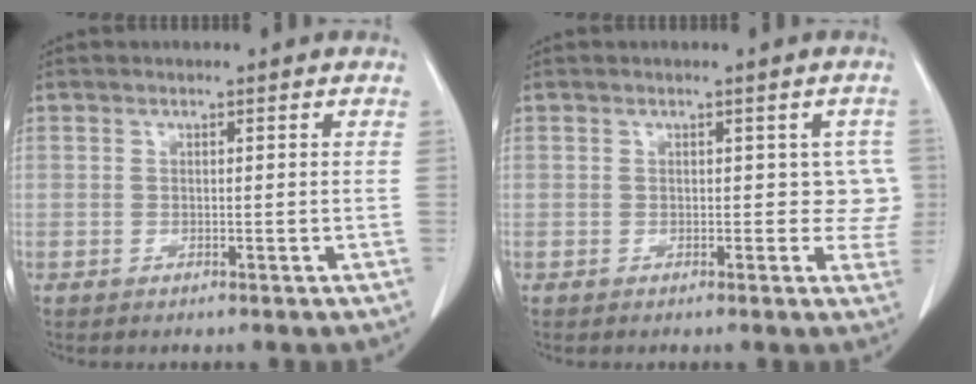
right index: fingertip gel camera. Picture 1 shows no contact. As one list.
[{"total": 3.4, "force": [0.3, 2.4, 2.4], "torque": [-0.001, 0.012, -0.001]}]